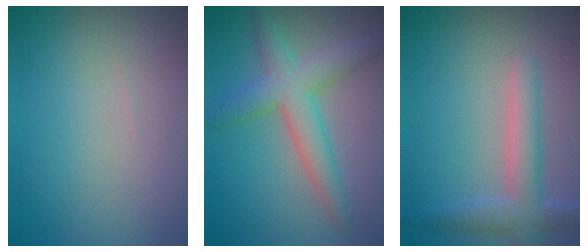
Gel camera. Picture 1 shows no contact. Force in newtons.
{"total": 4.7, "press": 4.7, "slide": 0.1}
{"total": 3.6, "press": 3.6, "slide": 0.3}